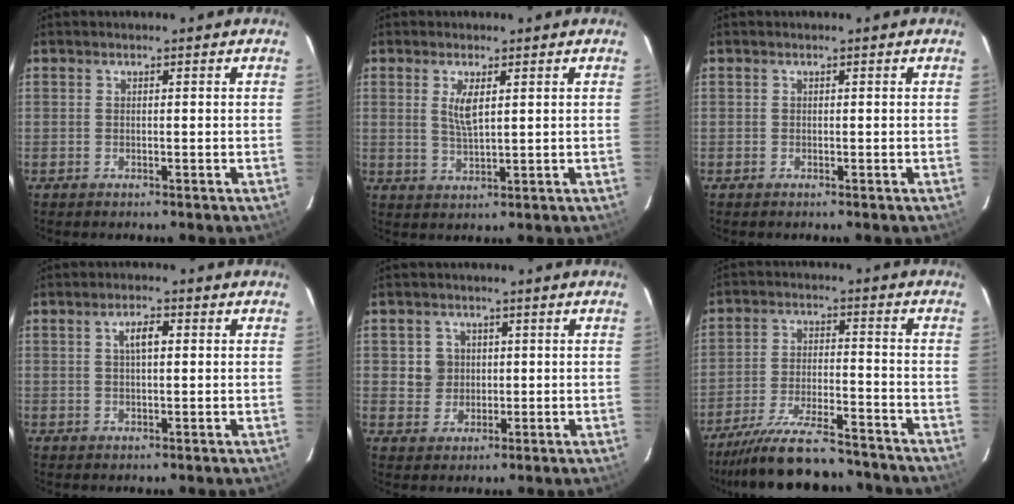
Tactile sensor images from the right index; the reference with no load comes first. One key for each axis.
{"total": 4.0, "fx": 1.4, "fy": 1.2, "fz": 3.6, "tx": -0.070, "ty": -0.003, "tz": 0.028}
{"total": 0.0}
{"total": 3.4, "fx": 0.9, "fy": 1.3, "fz": 3.0, "tx": -0.056, "ty": 0.010, "tz": 0.017}
{"total": 4.3, "fx": 0.7, "fy": 4.2, "fz": 0.6, "tx": -0.002, "ty": 0.016, "tz": 0.016}
{"total": 18.0, "fx": -16.2, "fy": 3.5, "fz": 7.1, "tx": -0.148, "ty": -0.019, "tz": -0.247}